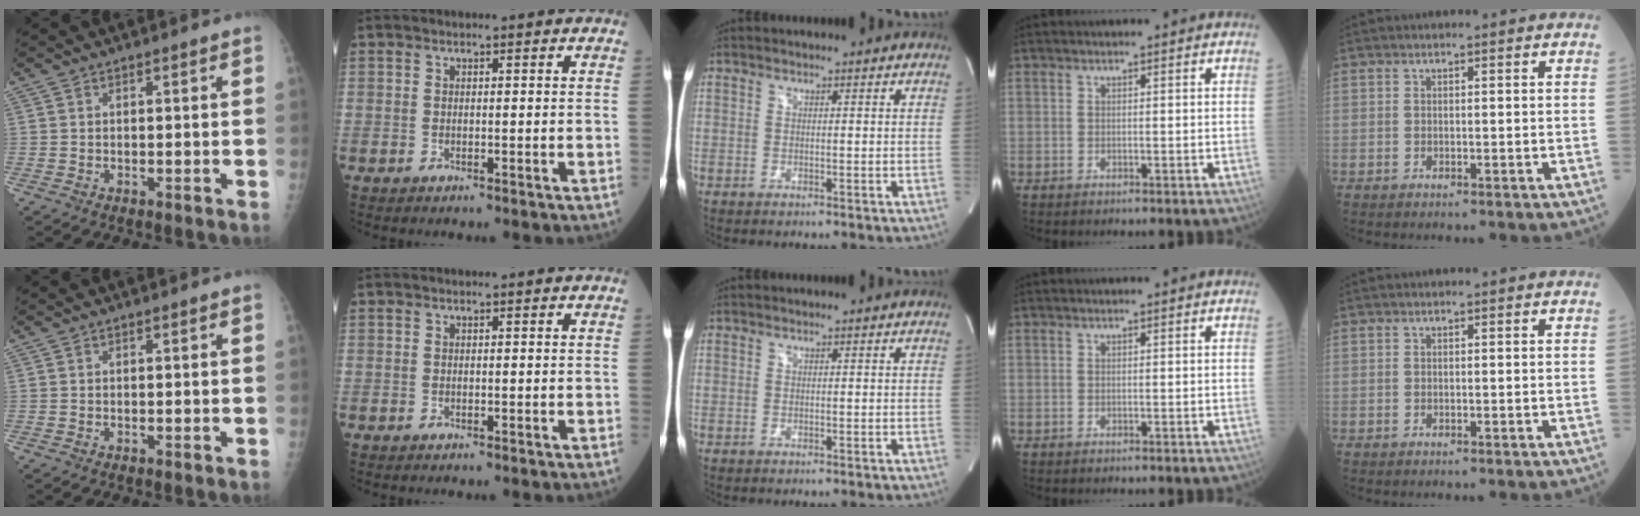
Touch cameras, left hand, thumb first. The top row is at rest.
{}